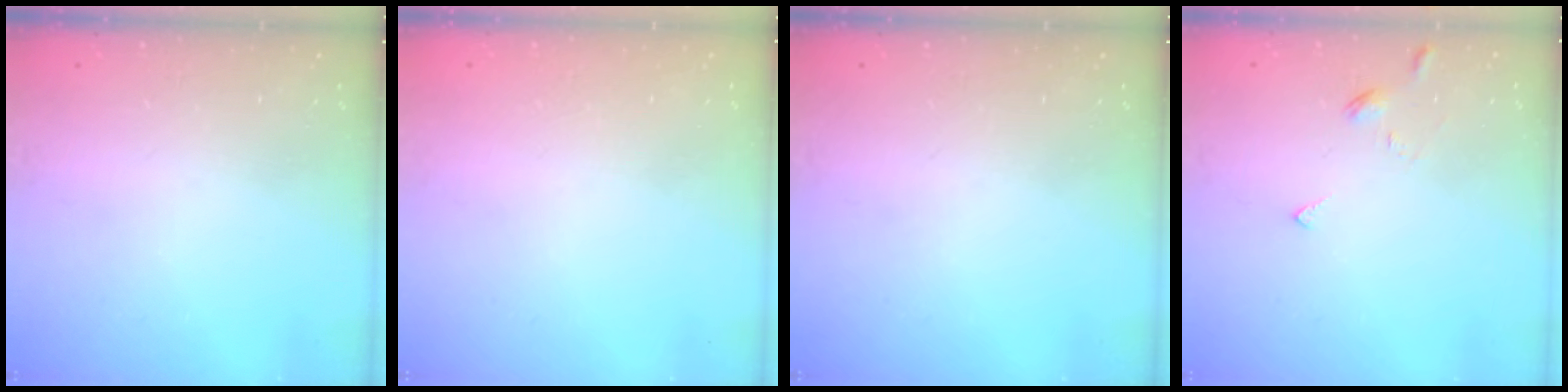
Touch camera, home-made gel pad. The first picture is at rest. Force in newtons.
{"total": 2.0, "press": 2.0, "slide": 0.1}
{"total": 0.0}
{"total": 2.8, "press": 2.8, "slide": 0.6}